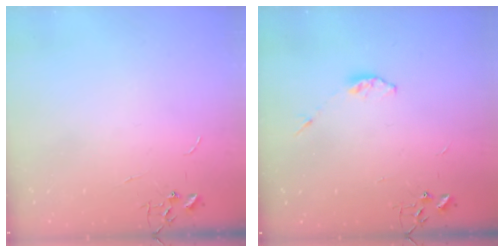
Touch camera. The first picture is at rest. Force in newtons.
{"total": 3.6, "press": 3.5, "slide": 0.6}